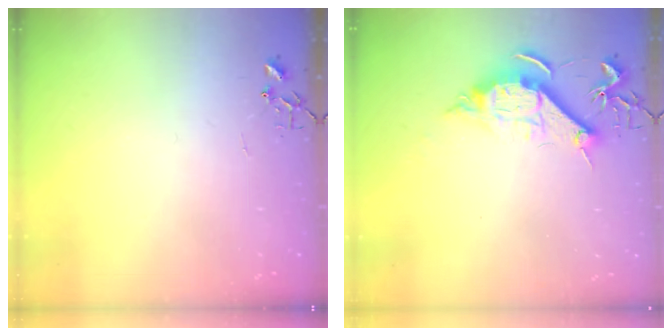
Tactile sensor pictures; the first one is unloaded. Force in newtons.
{"total": 10.1, "press": 10.0, "slide": 0.8}